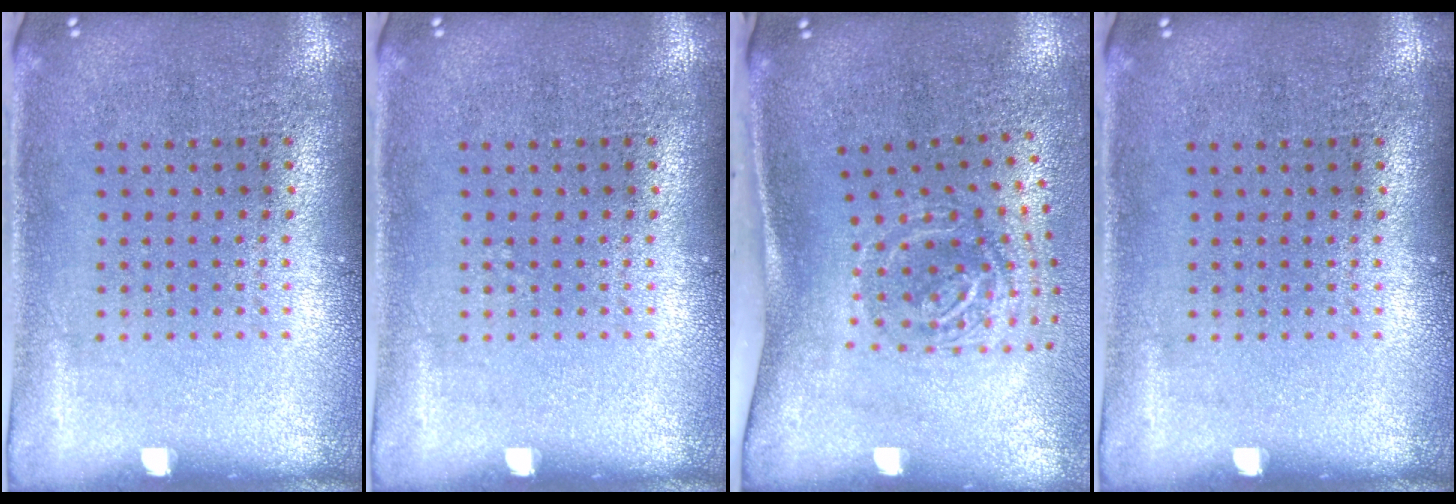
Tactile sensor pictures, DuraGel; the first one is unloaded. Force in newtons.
{"total": 0.0}
{"total": 2.0, "press": 1.3, "slide": 1.6}
{"total": 0.0}